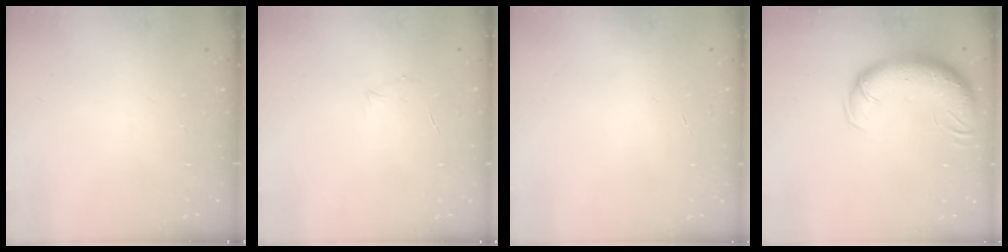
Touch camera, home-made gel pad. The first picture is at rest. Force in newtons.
{"total": 3.9, "press": 3.8, "slide": 1.0}
{"total": 0.0}
{"total": 13.6, "press": 13.1, "slide": 3.5}